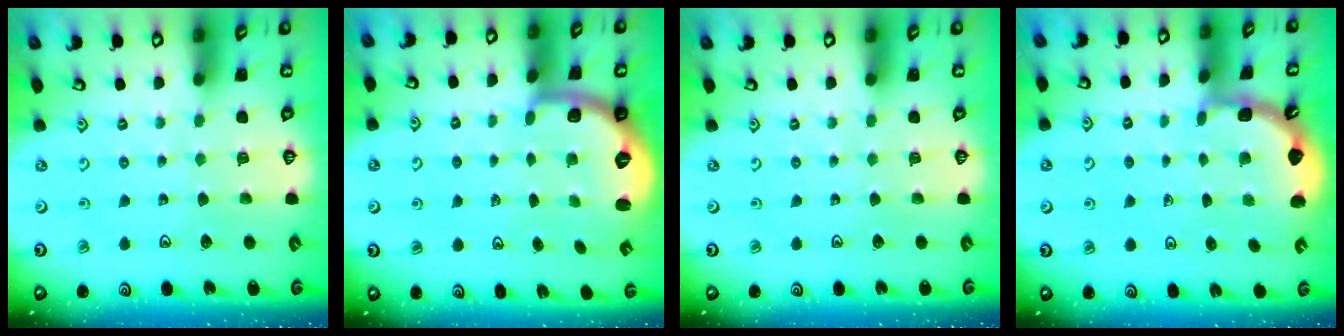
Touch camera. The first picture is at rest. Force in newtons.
{"total": 2.0, "press": 1.5, "slide": 1.3}
{"total": 0.0}
{"total": 2.0, "press": 2.0, "slide": 0.2}